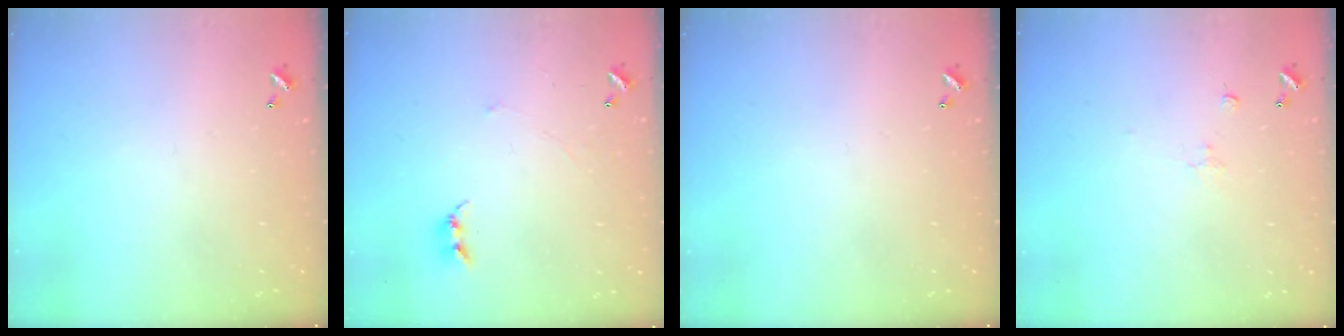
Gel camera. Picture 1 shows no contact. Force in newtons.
{"total": 2.7, "press": 2.7, "slide": 0.3}
{"total": 0.0}
{"total": 1.1, "press": 0.9, "slide": 0.5}